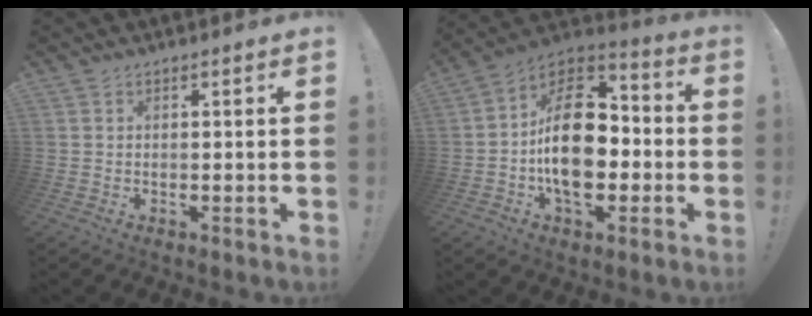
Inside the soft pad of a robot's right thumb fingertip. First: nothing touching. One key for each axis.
{"total": 21.6, "fx": -2.2, "fy": 13.4, "fz": 16.8, "tx": -0.281, "ty": 0.020, "tz": -0.030}